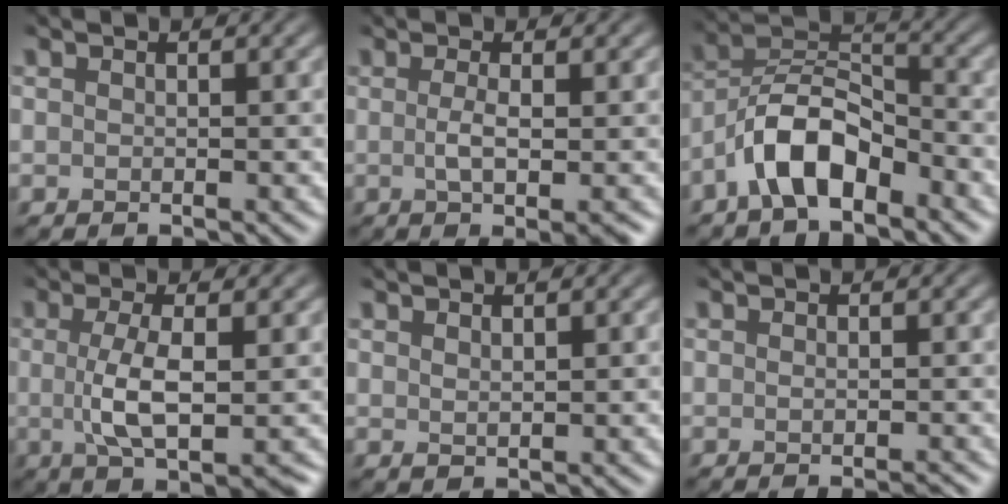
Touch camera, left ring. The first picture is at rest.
{"total": 2.9, "force": [-0.6, 0.1, 2.8], "torque": [-0.039, -0.004, -0.011]}
{"total": 6.0, "force": [-4.3, 2.1, 3.7], "torque": [-0.058, 0.015, -0.090]}
{"total": 4.3, "force": [-0.8, 0.7, 4.2], "torque": [-0.075, -0.003, -0.014]}
{"total": 0.8, "force": [0.8, -0.1, 0.2], "torque": [-0.001, 0.001, 0.016]}
{"total": 0.8, "force": [-0.4, -0.3, 0.6], "torque": [-0.005, 0.000, -0.009]}